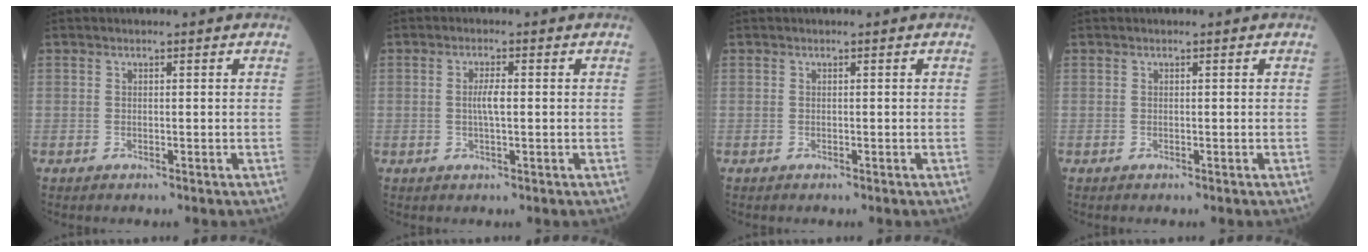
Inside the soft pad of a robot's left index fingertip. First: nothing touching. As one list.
[{"total": 2.6, "force": [-0.6, 0.4, 2.5], "torque": [-0.047, -0.003, -0.014]}, {"total": 0.0}, {"total": 0.0}]